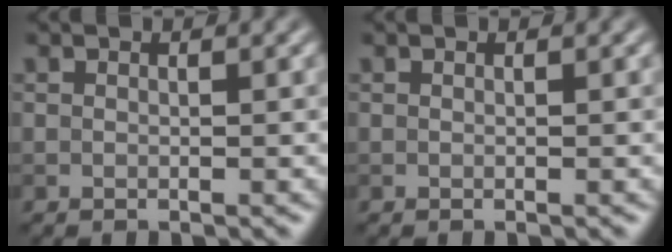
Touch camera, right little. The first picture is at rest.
{"total": 0.0}